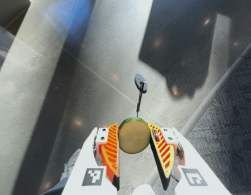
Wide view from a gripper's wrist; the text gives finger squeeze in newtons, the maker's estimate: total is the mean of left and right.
{"total": 11.0, "left": 10.9, "right": 11.1}